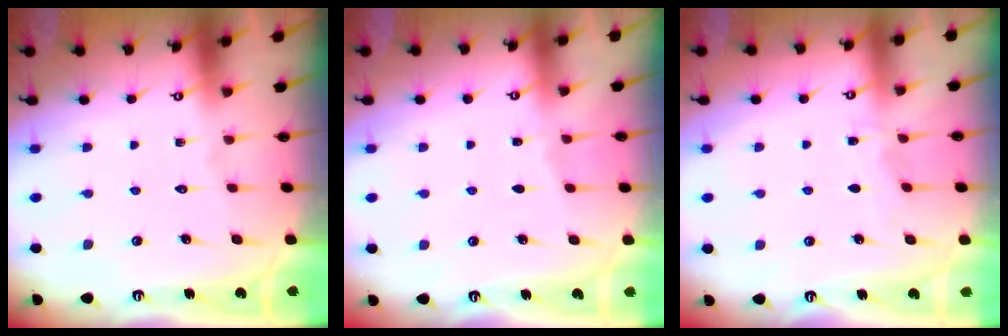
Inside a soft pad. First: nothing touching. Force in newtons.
{"total": 2.5, "press": 2.5, "slide": 0.4}
{"total": 3.6, "press": 3.5, "slide": 0.6}